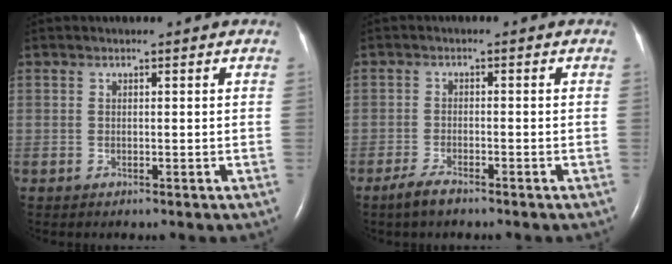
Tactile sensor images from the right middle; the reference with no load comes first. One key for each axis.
{"total": 2.9, "fx": -2.3, "fy": 0.5, "fz": 1.7, "tx": -0.047, "ty": -0.007, "tz": -0.044}